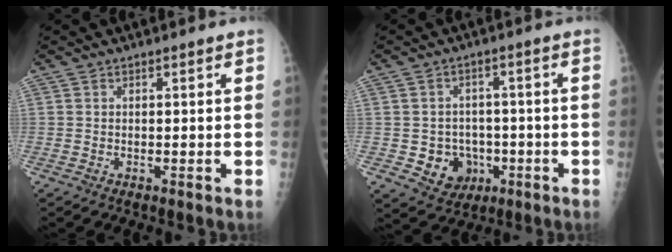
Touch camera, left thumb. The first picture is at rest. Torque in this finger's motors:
{"motor_torque": [-0.12, 0.13, 0.23, 0.17, 0.01]}